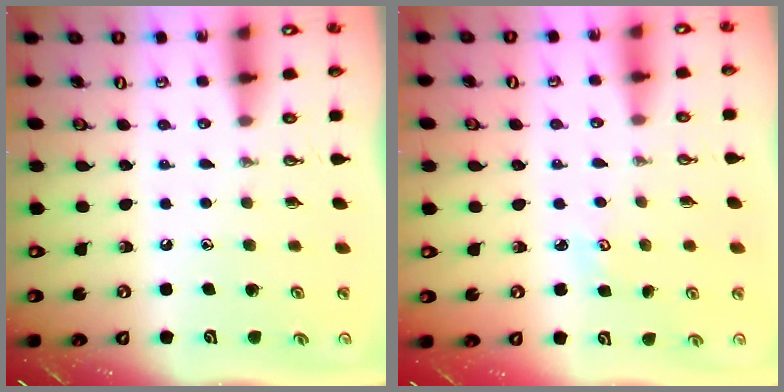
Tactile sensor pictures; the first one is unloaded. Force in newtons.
{"total": 2.7, "press": 2.7, "slide": 0.3}